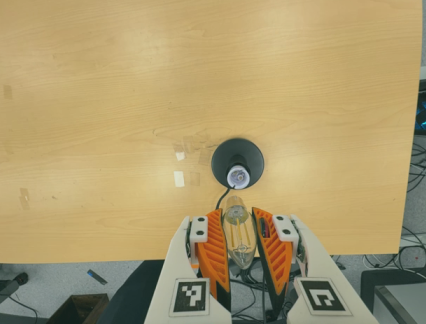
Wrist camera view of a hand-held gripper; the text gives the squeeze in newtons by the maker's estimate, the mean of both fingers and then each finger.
{"total": 19.0, "left": 20.9, "right": 17.1}